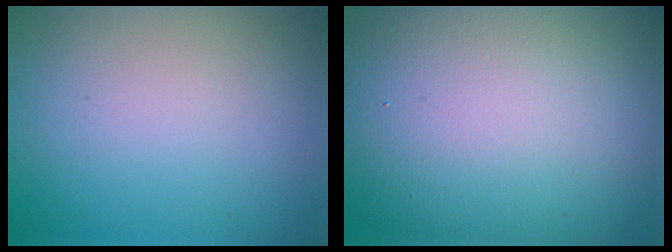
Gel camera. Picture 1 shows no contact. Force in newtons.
{"total": 18.9, "press": 18.9, "slide": 1.0}